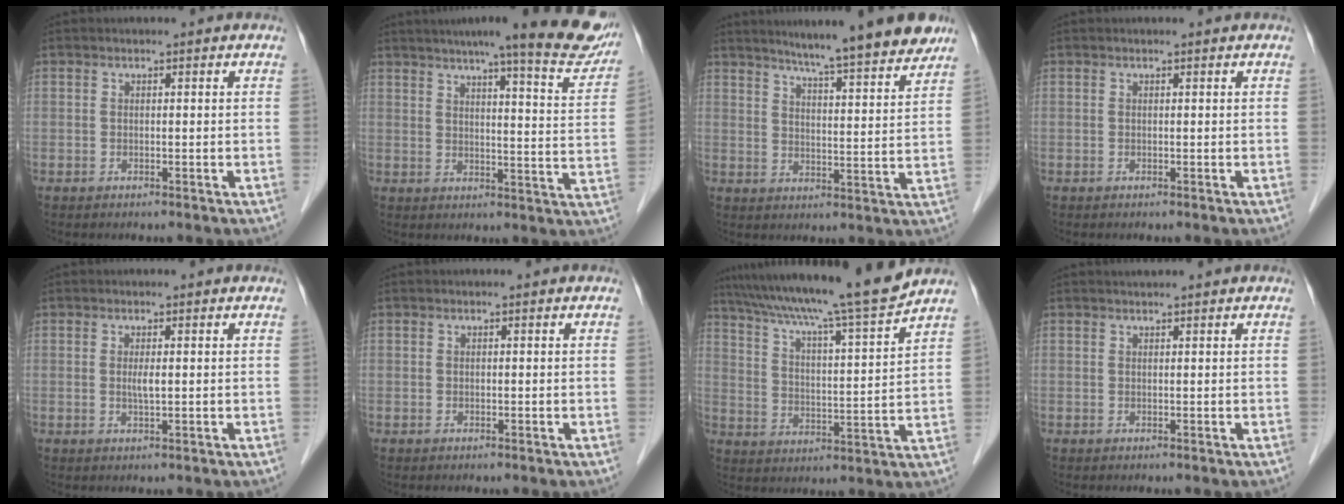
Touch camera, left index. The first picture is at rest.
{"total": 20.0, "force": [16.5, 1.8, 11.2], "torque": [-0.142, -0.018, 0.195]}
{"total": 14.1, "force": [12.0, -0.2, 7.4], "torque": [-0.108, -0.004, 0.160]}
{"total": 0.0}
{"total": 1.7, "force": [0.2, 0.2, 1.7], "torque": [-0.035, -0.002, 0.004]}
{"total": 0.0}
{"total": 17.8, "force": [15.4, -1.5, 8.8], "torque": [-0.150, -0.013, 0.237]}
{"total": 1.3, "force": [1.2, -0.3, 0.6], "torque": [-0.009, 0.011, 0.027]}